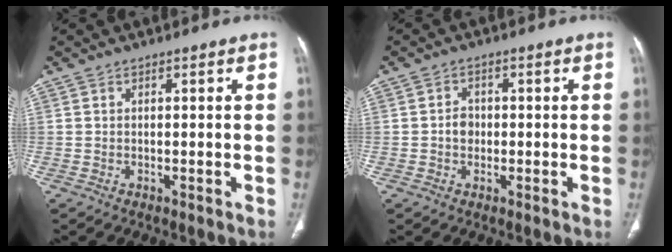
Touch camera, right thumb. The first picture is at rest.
{"total": 2.6, "force": [-0.3, 2.2, 1.3], "torque": [-0.009, 0.007, -0.010]}